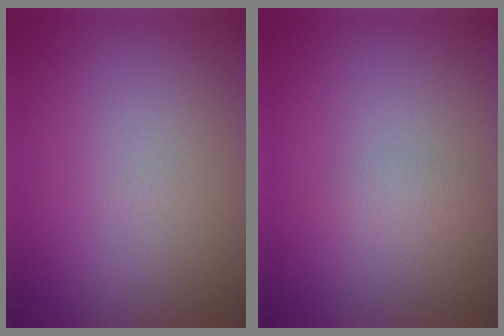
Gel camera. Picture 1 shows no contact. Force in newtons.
{"total": 1.2, "press": 1.2, "slide": 0.0}